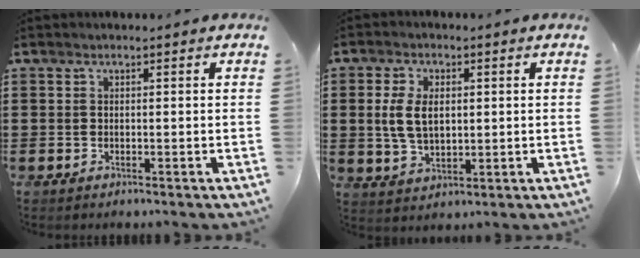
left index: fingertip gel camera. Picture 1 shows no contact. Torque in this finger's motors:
{"motor_torque": [1.35, -0.09, 0.39, 0.17]}